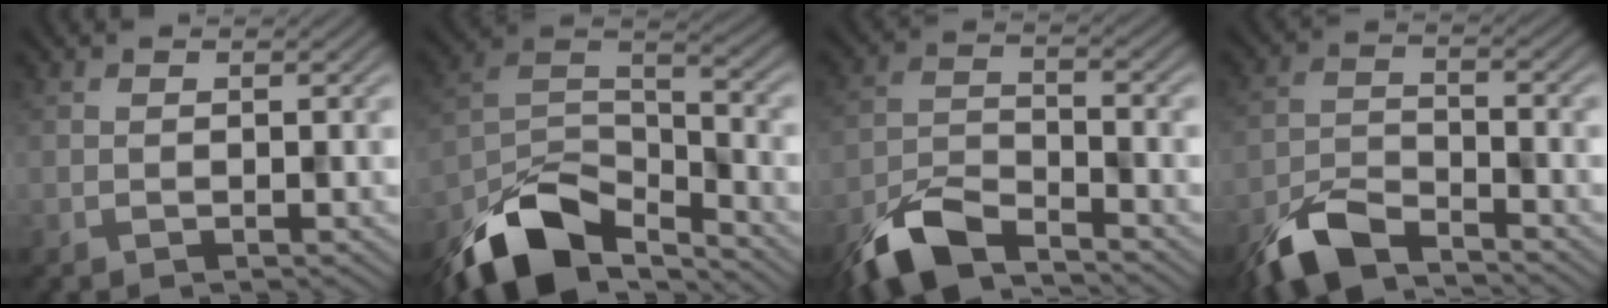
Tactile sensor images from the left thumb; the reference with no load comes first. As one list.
[{"total": 12.3, "force": [-9.1, 5.0, 6.7], "torque": [-0.135, -0.013, -0.177]}, {"total": 7.9, "force": [-6.3, 2.4, 4.2], "torque": [-0.083, -0.007, -0.140]}, {"total": 7.1, "force": [-5.7, 2.1, 3.6], "torque": [-0.071, -0.007, -0.127]}]